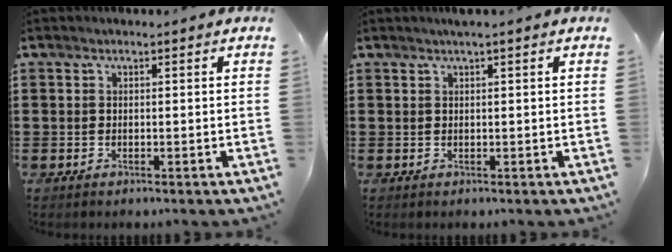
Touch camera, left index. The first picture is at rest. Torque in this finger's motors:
{"motor_torque": [0.43, -0.37, 0.00, 0.04]}